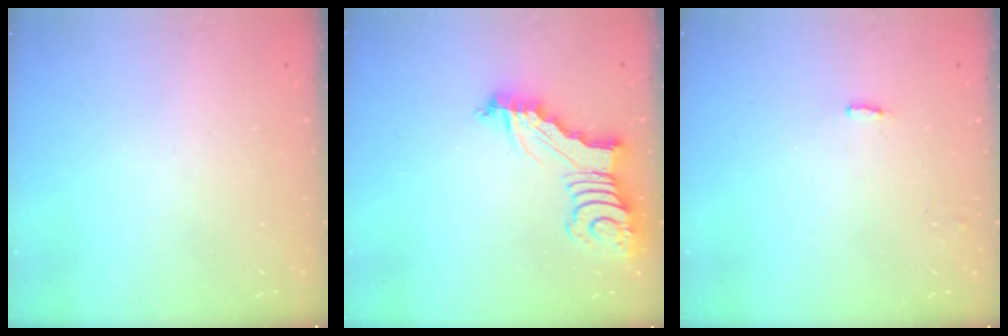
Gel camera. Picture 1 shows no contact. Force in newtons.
{"total": 6.1, "press": 6.1, "slide": 0.6}
{"total": 1.3, "press": 1.3, "slide": 0.2}